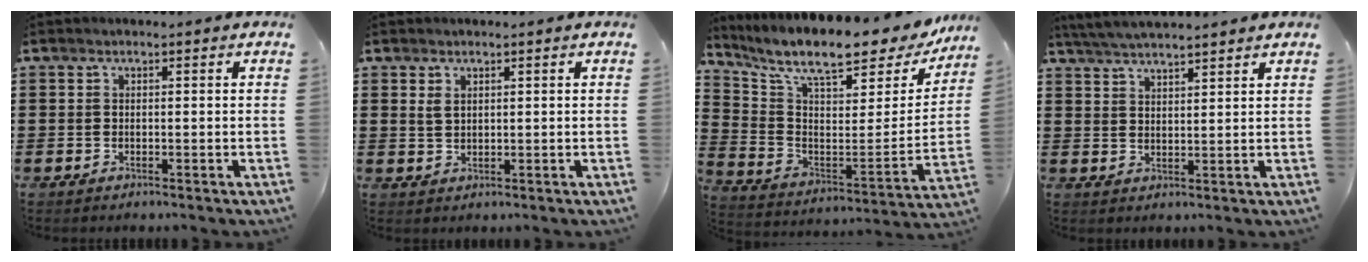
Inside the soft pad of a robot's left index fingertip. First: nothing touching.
{"total": 1.5, "force": [0.8, 0.8, 1.0], "torque": [-0.022, 0.003, 0.016]}
{"total": 10.6, "force": [8.6, 1.9, 5.8], "torque": [-0.134, -0.065, 0.141]}
{"total": 4.0, "force": [3.8, -0.1, 1.0], "torque": [-0.032, -0.008, 0.070]}